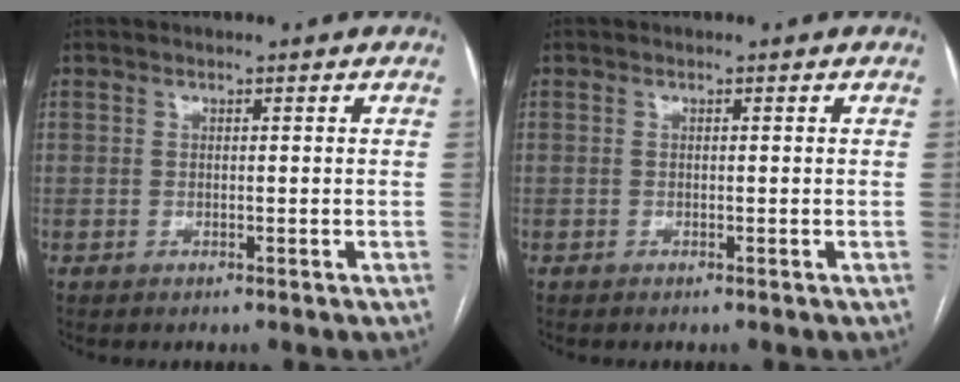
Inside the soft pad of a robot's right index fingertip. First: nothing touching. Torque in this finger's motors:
{"motor_torque": [0.04, 0.05, -0.02, -0.02]}